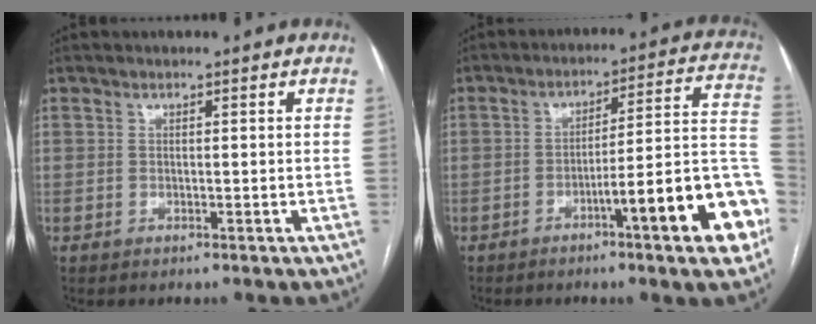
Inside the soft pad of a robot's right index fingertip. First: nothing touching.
{"total": 15.7, "force": [-6.8, 1.1, 14.1], "torque": [-0.140, 0.025, -0.093]}